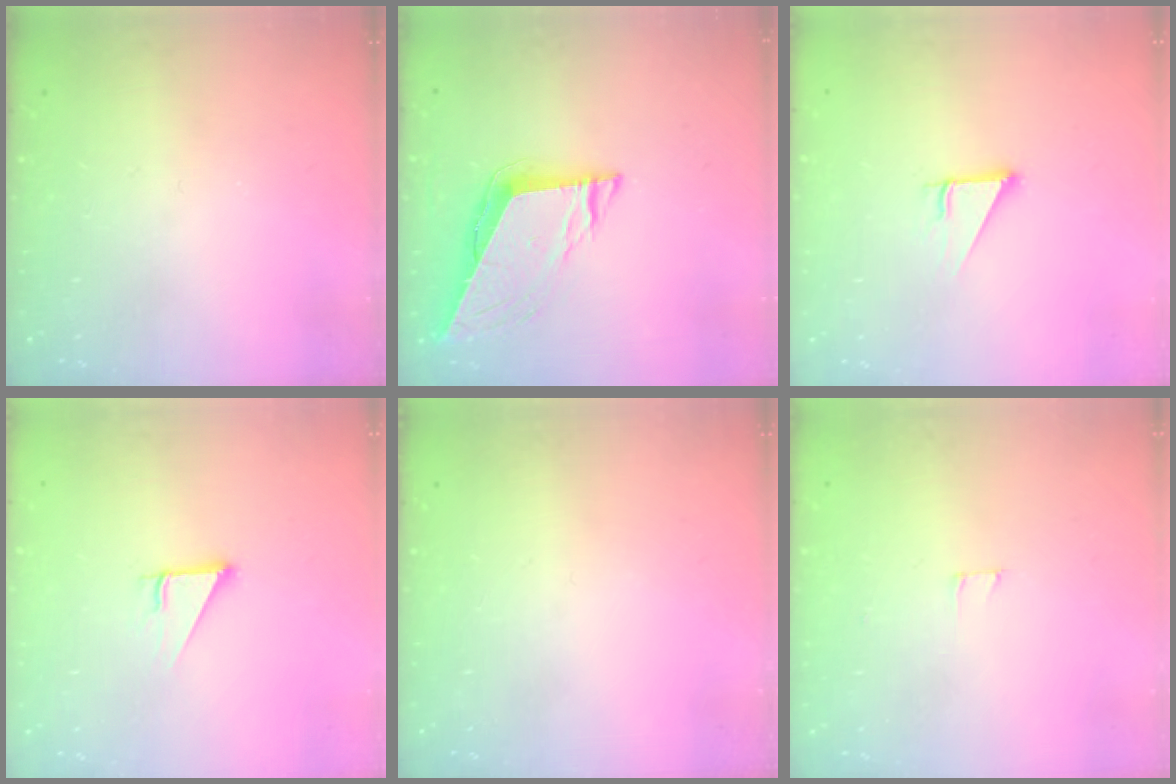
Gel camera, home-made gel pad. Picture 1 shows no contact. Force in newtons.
{"total": 8.3, "press": 8.2, "slide": 0.4}
{"total": 3.3, "press": 3.3, "slide": 0.2}
{"total": 3.3, "press": 3.3, "slide": 0.2}
{"total": 0.0}
{"total": 2.5, "press": 2.5, "slide": 0.2}